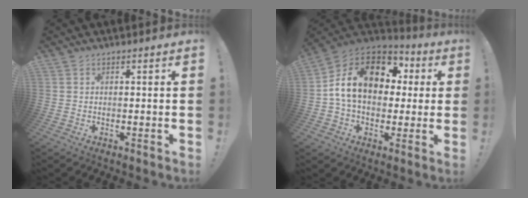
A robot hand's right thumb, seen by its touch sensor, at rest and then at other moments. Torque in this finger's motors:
{"motor_torque": [2.51, 2.49, 1.56, -0.66, 0.37]}